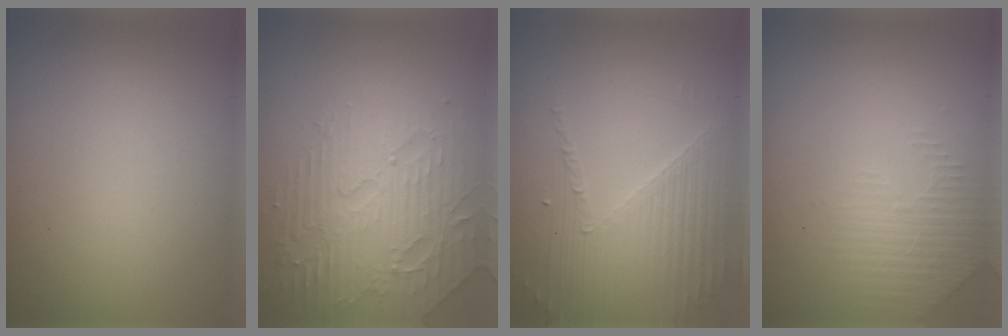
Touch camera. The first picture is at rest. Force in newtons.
{"total": 4.8, "press": 4.7, "slide": 1.1}
{"total": 3.6, "press": 3.3, "slide": 1.4}
{"total": 2.3, "press": 2.2, "slide": 0.6}